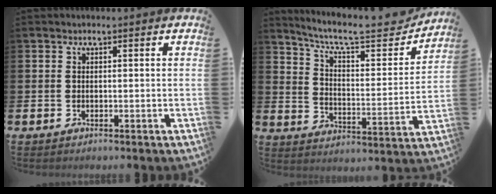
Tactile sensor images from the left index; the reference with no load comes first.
{"total": 8.9, "force": [7.8, 2.1, 3.7], "torque": [-0.090, -0.057, 0.126]}